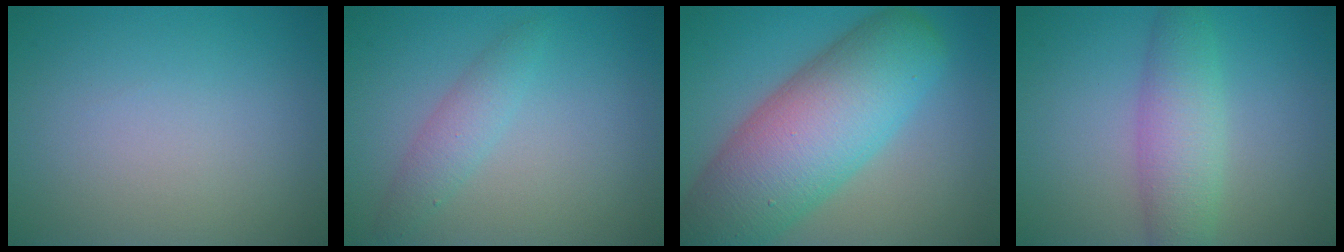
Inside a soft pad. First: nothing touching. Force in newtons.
{"total": 2.1, "press": 2.1, "slide": 0.1}
{"total": 12.0, "press": 12.0, "slide": 0.5}
{"total": 4.3, "press": 4.3, "slide": 0.1}